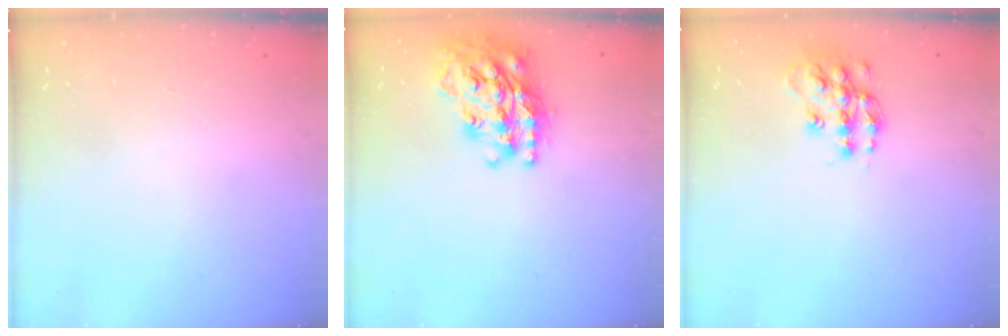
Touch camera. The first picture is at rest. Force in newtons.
{"total": 22.9, "press": 22.9, "slide": 1.8}
{"total": 13.3, "press": 13.3, "slide": 0.9}